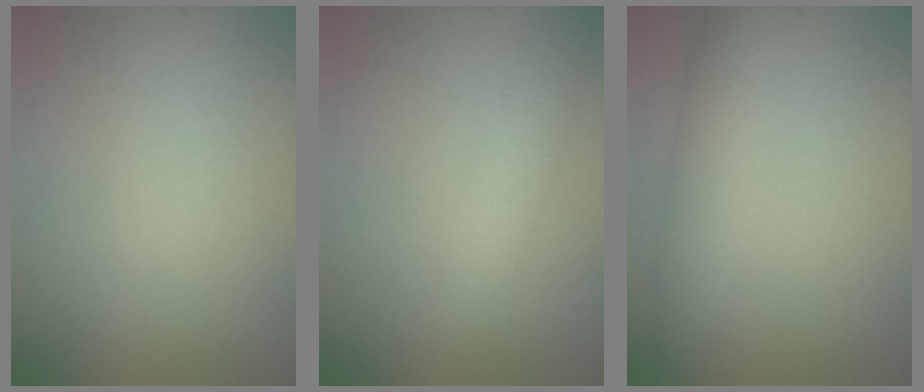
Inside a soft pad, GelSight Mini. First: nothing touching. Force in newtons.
{"total": 2.6, "press": 2.6, "slide": 0.2}
{"total": 3.5, "press": 3.5, "slide": 0.0}